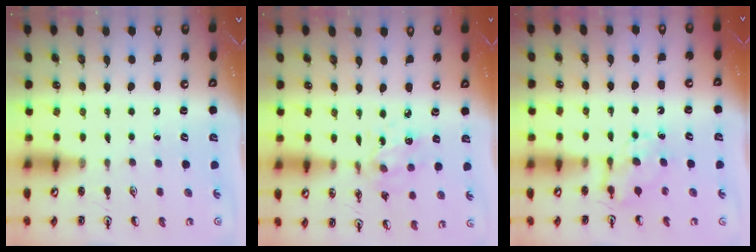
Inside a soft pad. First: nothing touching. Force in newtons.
{"total": 4.2, "press": 3.9, "slide": 1.5}
{"total": 6.4, "press": 6.4, "slide": 0.3}